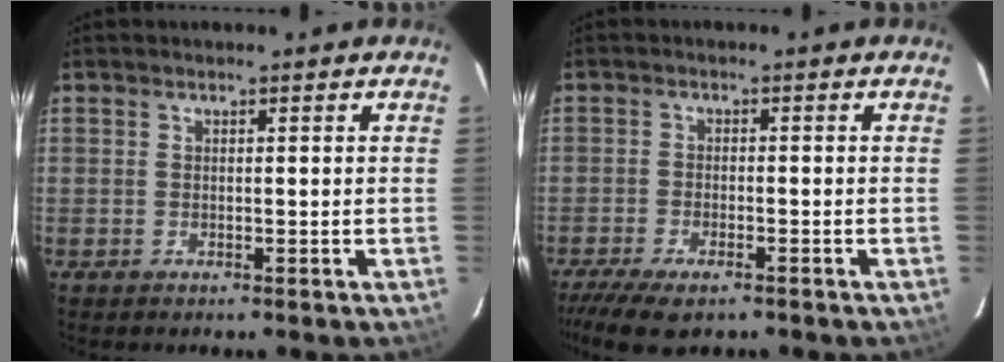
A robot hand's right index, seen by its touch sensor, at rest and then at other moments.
{"total": 9.2, "force": [-6.9, 3.0, 5.4], "torque": [-0.132, -0.030, -0.121]}